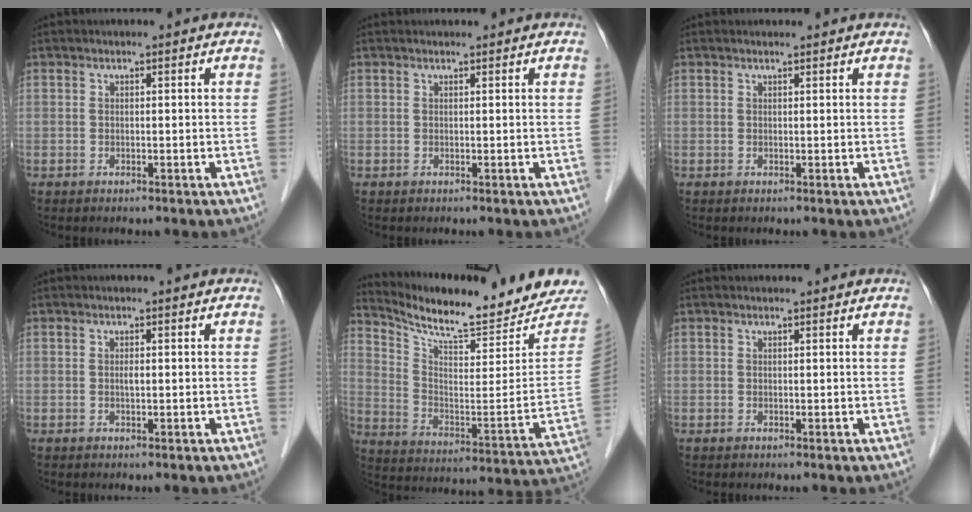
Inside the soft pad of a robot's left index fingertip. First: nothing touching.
{"total": 1.5, "force": [1.5, 0.2, 0.2], "torque": [-0.009, 0.017, 0.022]}
{"total": 1.8, "force": [1.8, 0.1, 0.4], "torque": [-0.010, 0.011, 0.023]}
{"total": 0.6, "force": [0.1, 0.1, 0.6], "torque": [-0.013, -0.002, 0.001]}
{"total": 19.3, "force": [18.2, 2.2, 5.9], "torque": [-0.113, -0.070, 0.262]}
{"total": 0.9, "force": [0.8, 0.0, 0.1], "torque": [-0.008, 0.007, 0.013]}